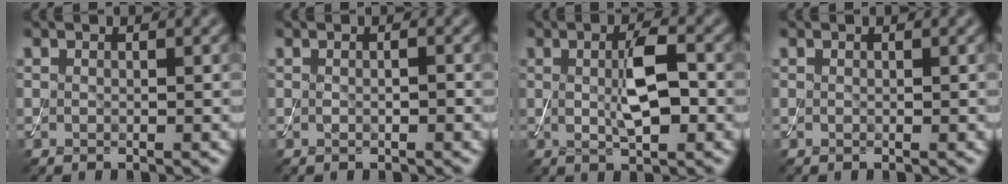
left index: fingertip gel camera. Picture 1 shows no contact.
{"total": 0.9, "force": [-0.1, 0.3, 0.9], "torque": [-0.017, -0.001, 0.000]}
{"total": 4.4, "force": [0.3, 1.3, 4.2], "torque": [-0.082, 0.002, 0.006]}
{"total": 0.0}